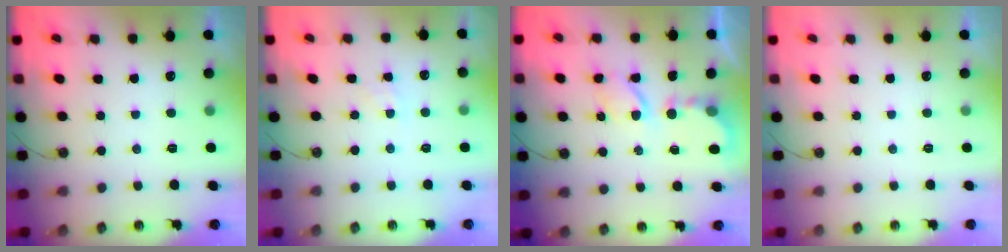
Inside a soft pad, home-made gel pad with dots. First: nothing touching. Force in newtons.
{"total": 2.4, "press": 2.4, "slide": 0.4}
{"total": 6.1, "press": 6.0, "slide": 0.6}
{"total": 0.0}